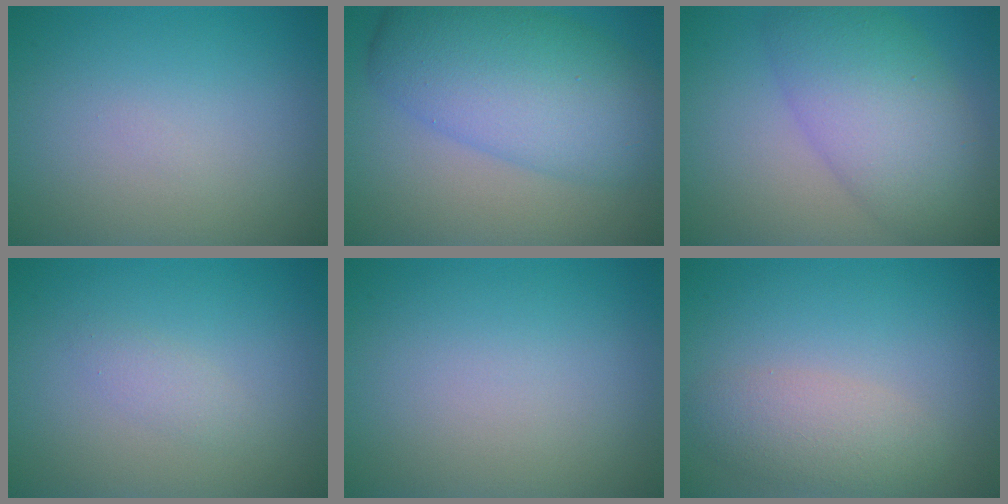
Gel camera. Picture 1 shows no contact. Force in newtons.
{"total": 8.2, "press": 8.2, "slide": 0.1}
{"total": 7.6, "press": 7.6, "slide": 0.2}
{"total": 1.1, "press": 1.1, "slide": 0.0}
{"total": 0.0}
{"total": 3.3, "press": 3.2, "slide": 0.0}